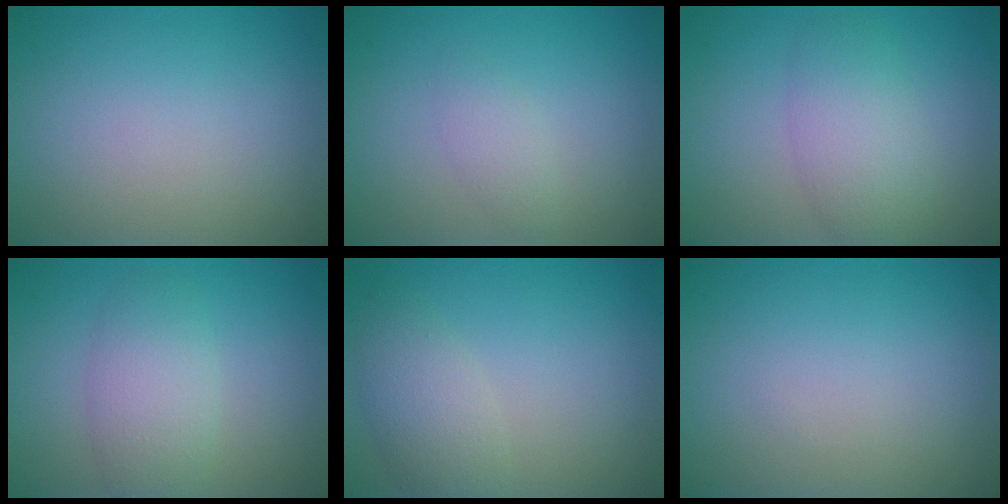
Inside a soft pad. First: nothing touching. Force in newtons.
{"total": 1.4, "press": 1.4, "slide": 0.0}
{"total": 4.2, "press": 4.2, "slide": 0.0}
{"total": 3.8, "press": 3.8, "slide": 0.2}
{"total": 3.3, "press": 3.3, "slide": 0.2}
{"total": 0.0}